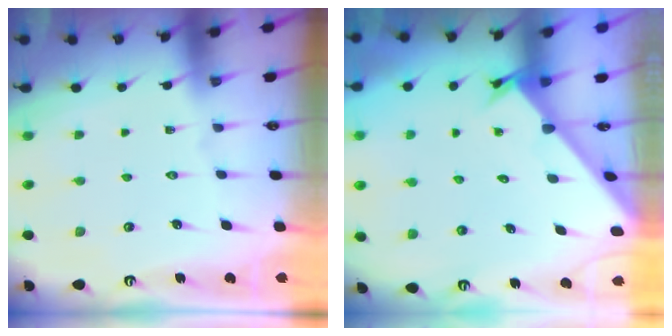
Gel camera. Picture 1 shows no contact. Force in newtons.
{"total": 2.6, "press": 2.6, "slide": 0.3}